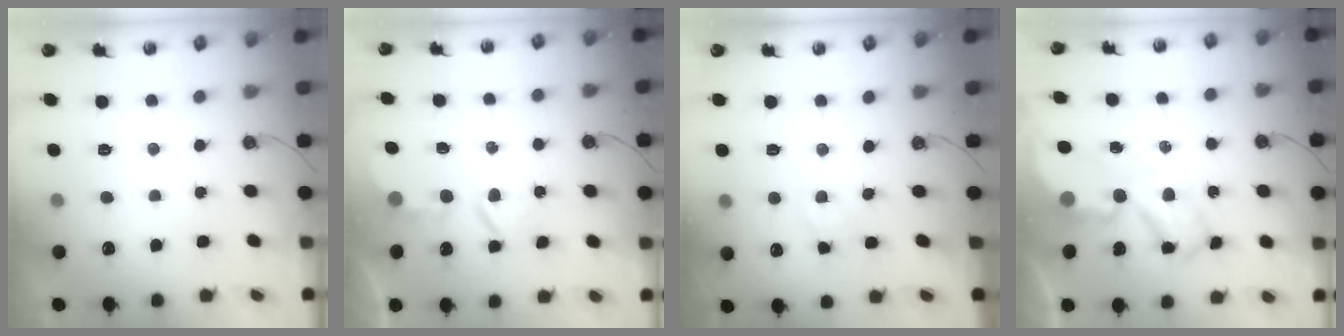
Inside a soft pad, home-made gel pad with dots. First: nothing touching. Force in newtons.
{"total": 3.5, "press": 3.4, "slide": 0.5}
{"total": 2.4, "press": 2.4, "slide": 0.4}
{"total": 7.5, "press": 7.5, "slide": 0.6}